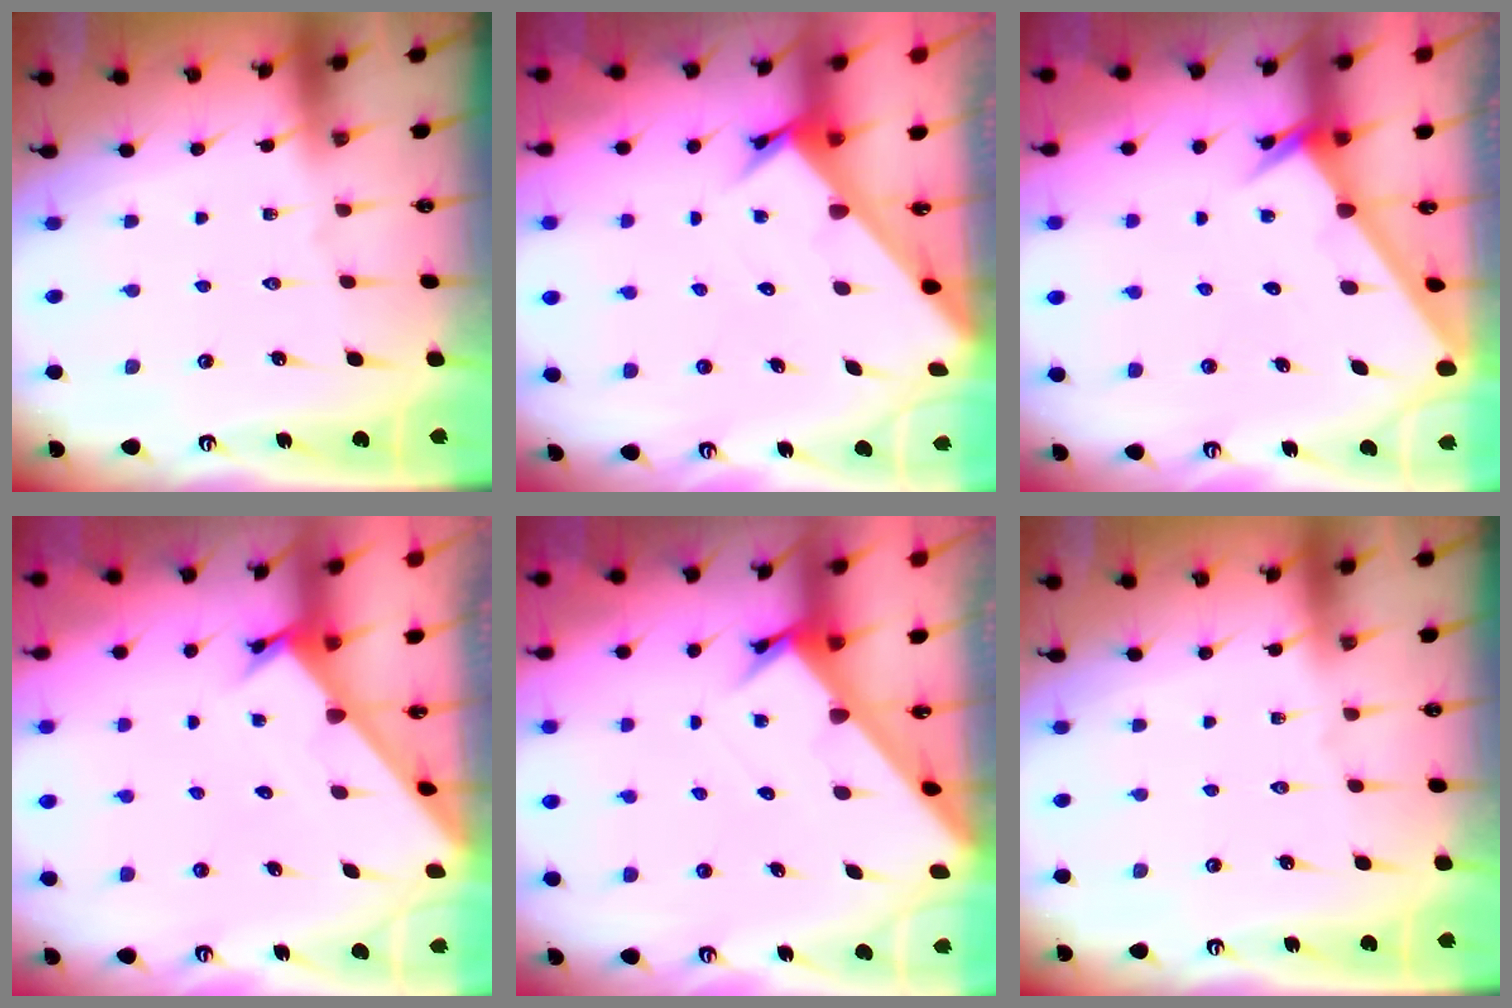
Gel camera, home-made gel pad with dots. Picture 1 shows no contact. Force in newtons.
{"total": 2.8, "press": 2.8, "slide": 0.2}
{"total": 2.3, "press": 2.3, "slide": 0.2}
{"total": 2.3, "press": 2.3, "slide": 0.0}
{"total": 3.0, "press": 3.0, "slide": 0.2}
{"total": 0.0}